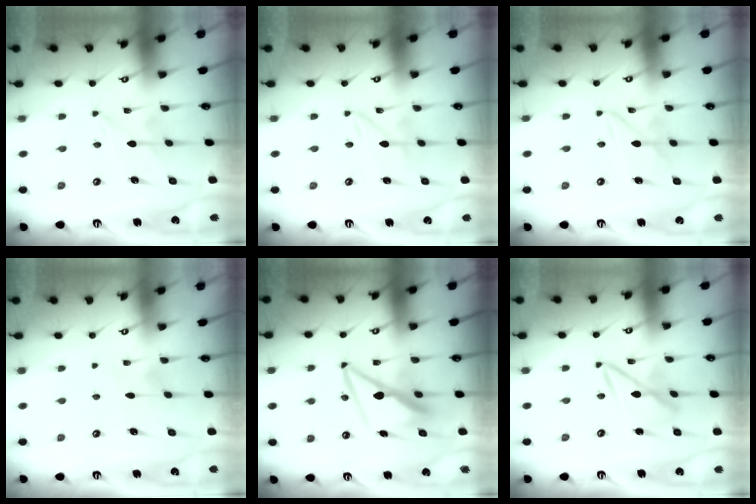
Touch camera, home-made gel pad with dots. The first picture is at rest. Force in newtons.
{"total": 1.6, "press": 1.6, "slide": 0.2}
{"total": 3.4, "press": 3.4, "slide": 0.3}
{"total": 4.5, "press": 4.5, "slide": 0.4}
{"total": 9.9, "press": 9.8, "slide": 1.6}
{"total": 7.5, "press": 7.5, "slide": 0.7}